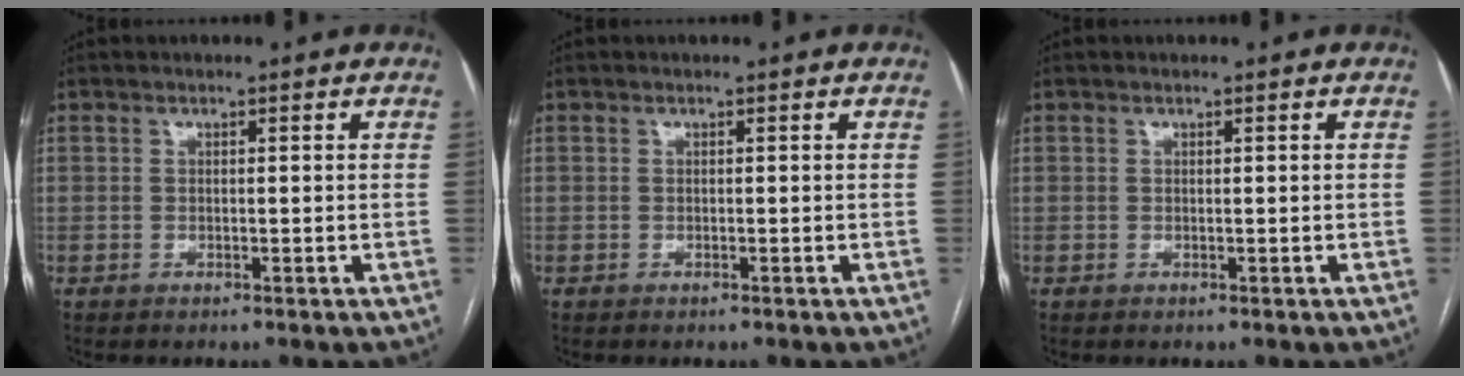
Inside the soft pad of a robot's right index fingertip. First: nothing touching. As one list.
[{"total": 0.0}, {"total": 0.0}]